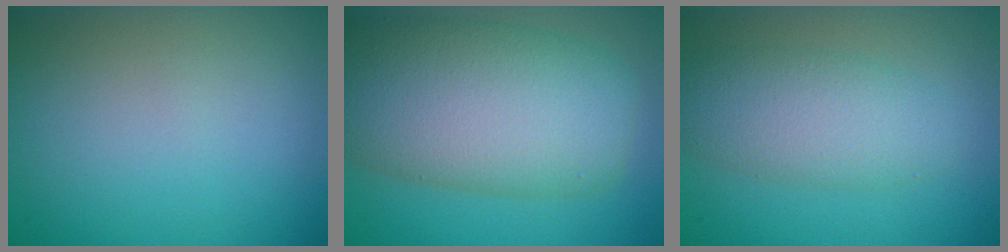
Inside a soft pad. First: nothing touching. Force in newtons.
{"total": 11.9, "press": 11.9, "slide": 0.3}
{"total": 4.9, "press": 4.9, "slide": 0.0}